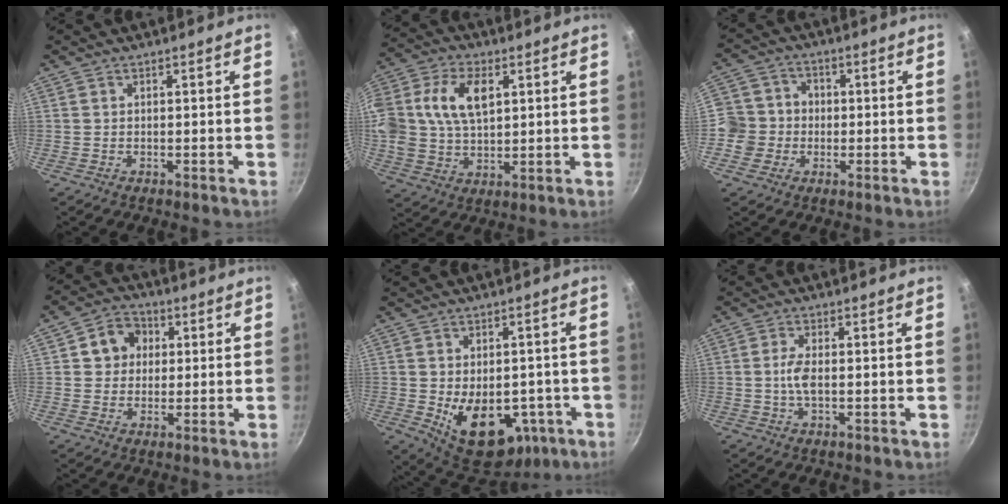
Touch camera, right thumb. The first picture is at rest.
{"total": 17.6, "force": [4.5, 11.4, 12.7], "torque": [-0.274, 0.007, 0.083]}
{"total": 8.4, "force": [-1.2, 8.2, 1.7], "torque": [-0.002, 0.025, -0.026]}
{"total": 7.7, "force": [1.4, 6.7, 3.4], "torque": [-0.023, 0.006, 0.016]}
{"total": 16.0, "force": [-5.1, 10.1, 11.3], "torque": [-0.151, 0.008, -0.048]}
{"total": 3.6, "force": [-0.3, 1.5, 3.2], "torque": [-0.072, 0.004, -0.006]}